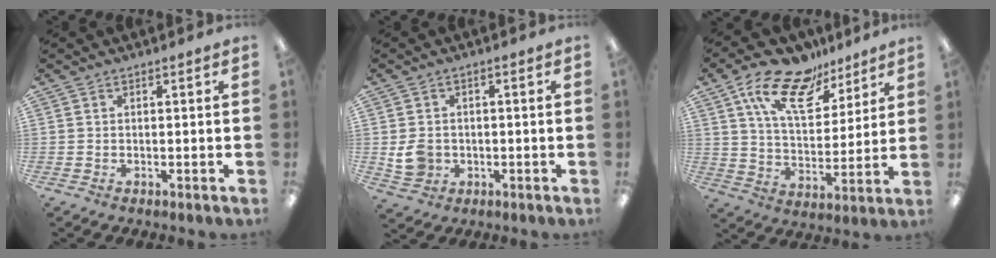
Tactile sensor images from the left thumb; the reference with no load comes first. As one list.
[{"total": 5.4, "force": [-0.8, 4.6, 2.8], "torque": [-0.053, 0.002, -0.013]}, {"total": 17.4, "force": [11.6, 8.3, 10.0], "torque": [-0.177, -0.049, 0.206]}]